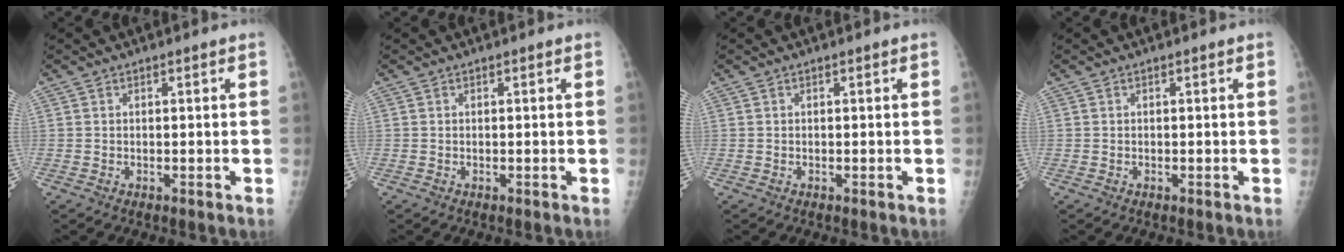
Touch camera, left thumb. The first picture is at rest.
{"total": 0.0}
{"total": 0.0}
{"total": 0.0}